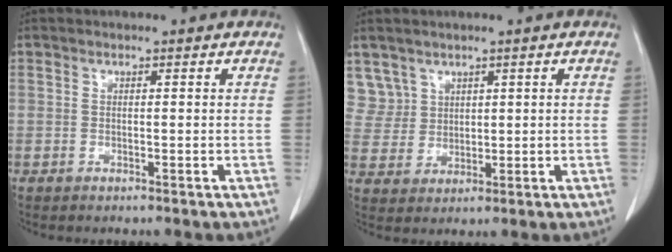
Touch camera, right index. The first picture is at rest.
{"total": 5.1, "force": [3.2, 4.0, -0.3], "torque": [0.013, 0.005, 0.072]}